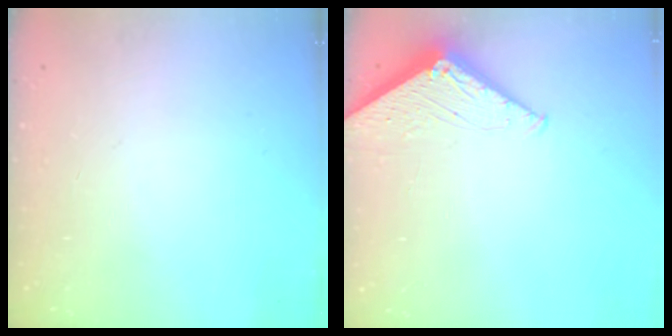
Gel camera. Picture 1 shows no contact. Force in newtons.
{"total": 2.8, "press": 2.8, "slide": 0.2}